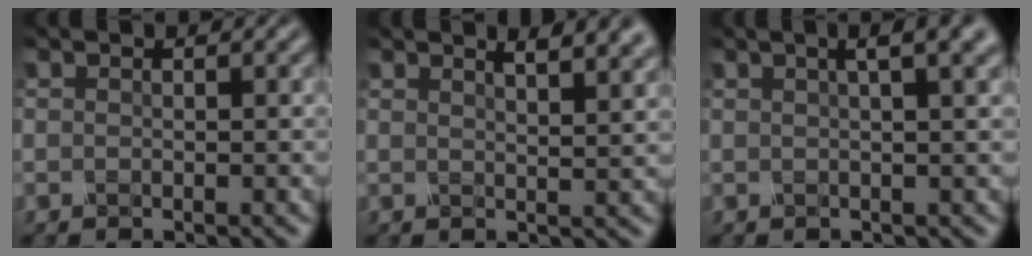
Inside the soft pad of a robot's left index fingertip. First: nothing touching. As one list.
[{"total": 5.9, "force": [4.0, 2.1, 3.7], "torque": [-0.017, 0.030, 0.024]}, {"total": 5.3, "force": [2.8, 1.9, 4.1], "torque": [-0.034, 0.025, 0.008]}]